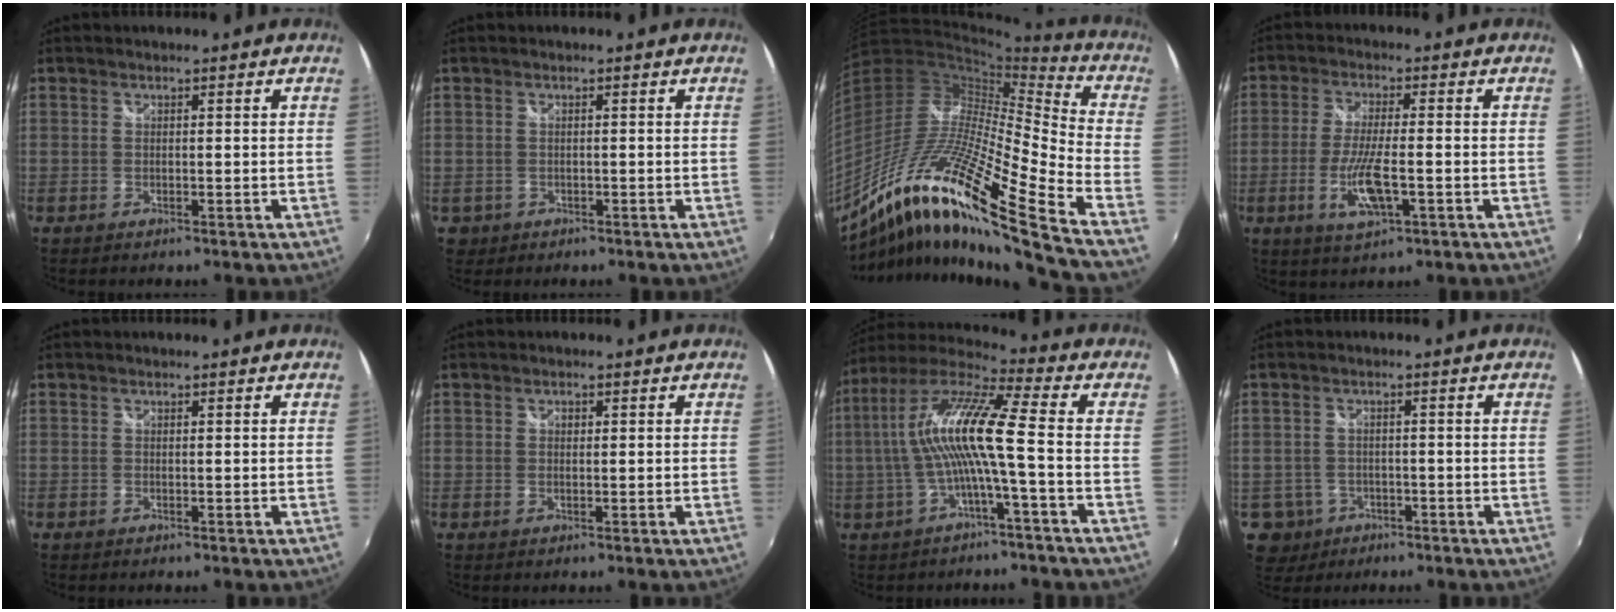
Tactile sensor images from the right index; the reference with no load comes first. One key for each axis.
{"total": 2.5, "fx": -0.6, "fy": 2.3, "fz": 0.5, "tx": -0.014, "ty": -0.002, "tz": -0.005}
{"total": 22.7, "fx": -15.1, "fy": 1.0, "fz": 17.0, "tx": -0.281, "ty": -0.039, "tz": -0.291}
{"total": 8.4, "fx": -2.9, "fy": 2.0, "fz": 7.6, "tx": -0.158, "ty": -0.012, "tz": -0.052}
{"total": 0.0}
{"total": 0.7, "fx": 0.1, "fy": 0.6, "fz": 0.3, "tx": -0.006, "ty": 0.001, "tz": 0.001}
{"total": 12.8, "fx": -1.4, "fy": 0.1, "fz": 12.8, "tx": -0.233, "ty": 0.008, "tz": -0.026}
{"total": 5.7, "fx": -2.2, "fy": 5.2, "fz": 1.0, "tx": -0.030, "ty": 0.008, "tz": -0.027}